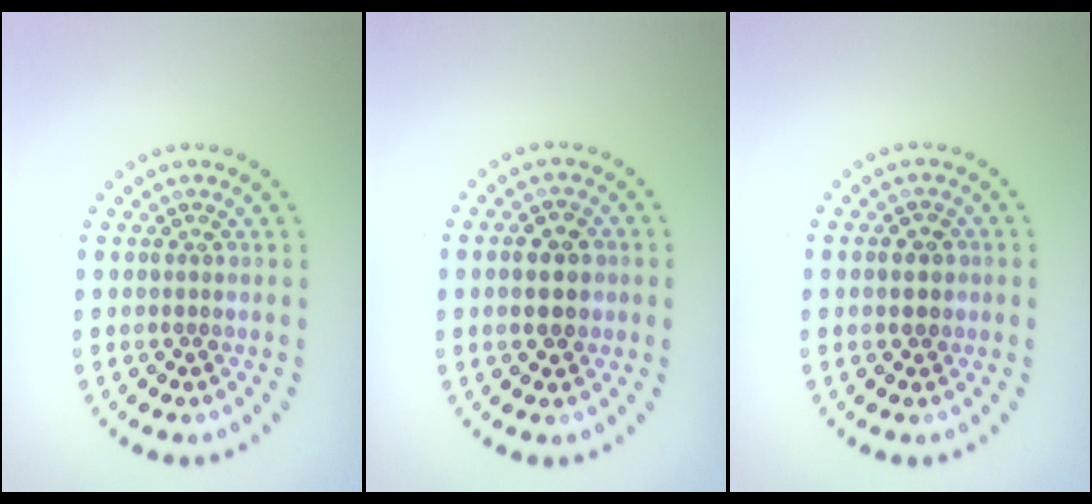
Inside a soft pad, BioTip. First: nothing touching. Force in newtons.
{"total": 3.7, "press": 3.7, "slide": 0.3}
{"total": 1.6, "press": 1.6, "slide": 0.3}